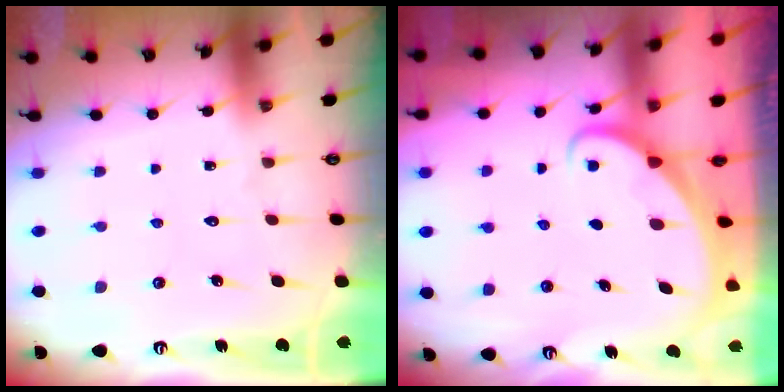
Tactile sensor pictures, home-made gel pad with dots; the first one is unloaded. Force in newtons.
{"total": 1.8, "press": 1.8, "slide": 0.0}